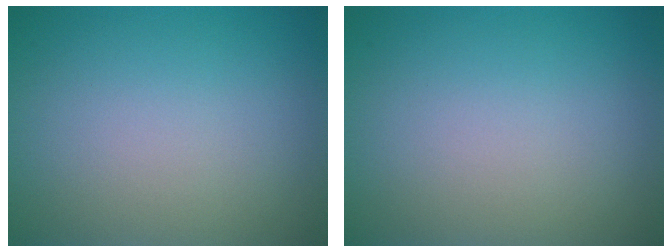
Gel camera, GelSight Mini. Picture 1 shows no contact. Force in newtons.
{"total": 0.0}